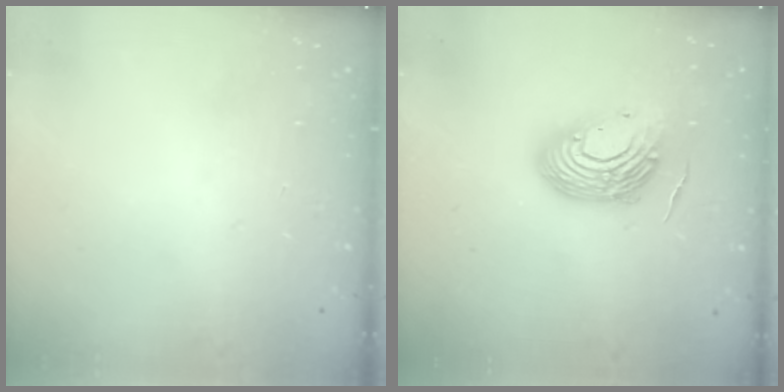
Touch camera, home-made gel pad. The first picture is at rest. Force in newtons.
{"total": 12.9, "press": 12.7, "slide": 2.1}